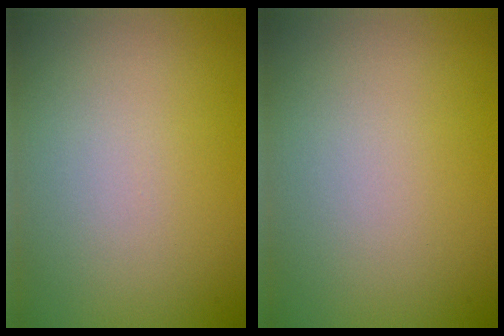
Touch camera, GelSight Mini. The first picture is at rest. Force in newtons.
{"total": 0.0}